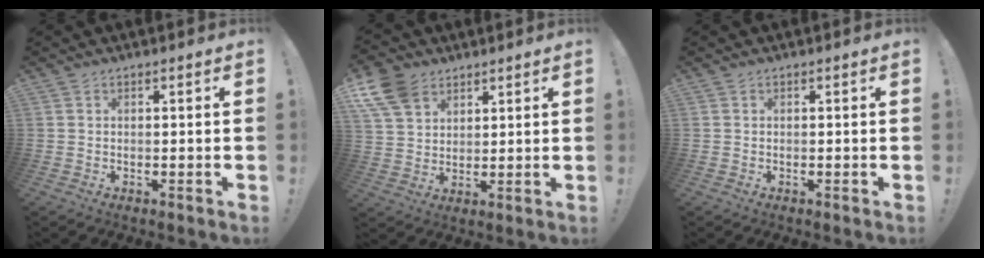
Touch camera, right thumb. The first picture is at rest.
{"total": 10.4, "force": [6.1, 7.1, 4.6], "torque": [-0.094, -0.027, 0.123]}
{"total": 0.0}